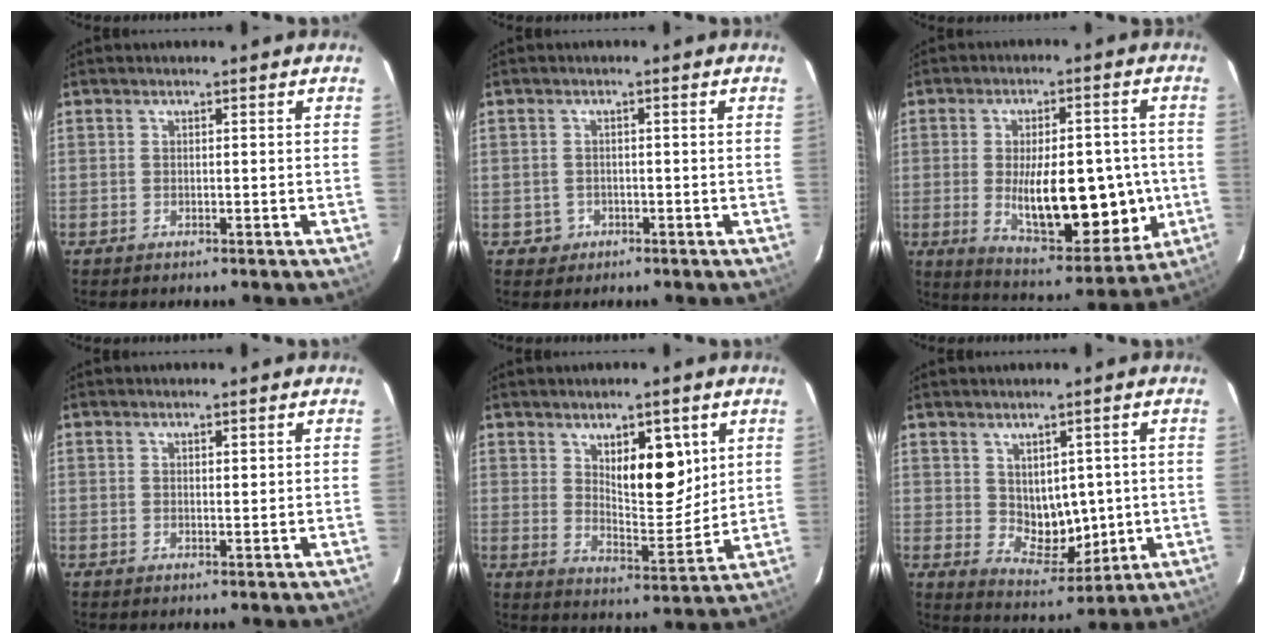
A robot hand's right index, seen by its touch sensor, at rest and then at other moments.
{"total": 2.2, "force": [-0.8, 2.1, -0.2], "torque": [0.012, 0.011, -0.010]}
{"total": 16.8, "force": [-2.2, 6.6, 15.3], "torque": [-0.227, -0.004, -0.016]}
{"total": 0.8, "force": [0.4, 0.2, 0.6], "torque": [-0.011, -0.001, 0.007]}
{"total": 9.5, "force": [3.9, 3.6, 7.9], "torque": [-0.122, -0.007, 0.071]}
{"total": 7.3, "force": [0.6, 4.8, 5.4], "torque": [-0.080, -0.002, 0.035]}